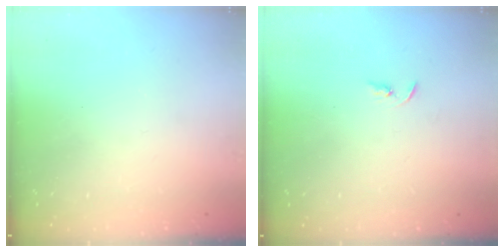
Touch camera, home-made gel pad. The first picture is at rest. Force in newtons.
{"total": 2.2, "press": 2.2, "slide": 0.2}